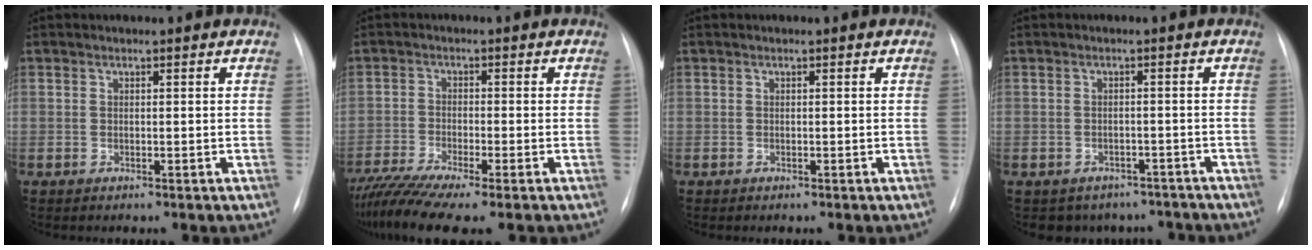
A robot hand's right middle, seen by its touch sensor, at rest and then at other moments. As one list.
[{"total": 9.8, "force": [-7.8, 0.1, 5.8], "torque": [-0.111, -0.016, -0.134]}, {"total": 0.0}, {"total": 7.2, "force": [-5.9, 4.0, 0.2], "torque": [0.012, 0.021, -0.065]}]